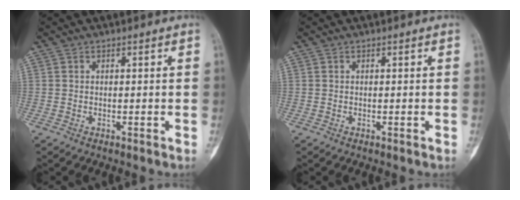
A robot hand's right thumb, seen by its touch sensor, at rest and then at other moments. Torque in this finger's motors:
{"motor_torque": [-0.12, 0.12, 0.05, 0.05, 0.00]}